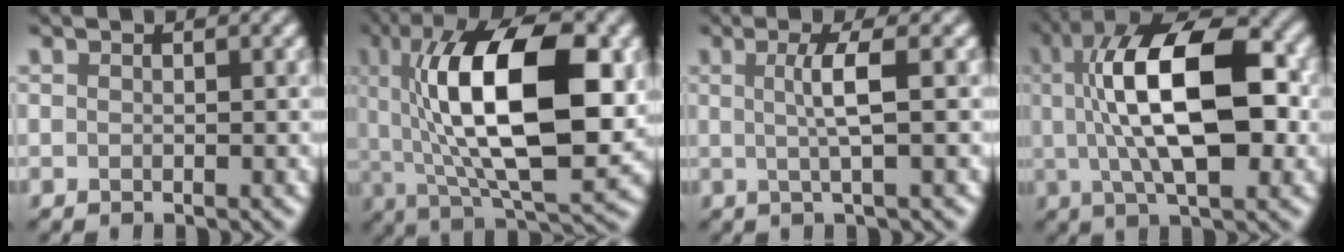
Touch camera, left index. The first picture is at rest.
{"total": 14.7, "force": [2.2, 5.6, 13.4], "torque": [-0.207, 0.008, 0.032]}
{"total": 3.1, "force": [0.3, 0.5, 3.1], "torque": [-0.057, 0.002, 0.002]}
{"total": 12.6, "force": [1.3, 5.1, 11.4], "torque": [-0.175, 0.018, 0.013]}